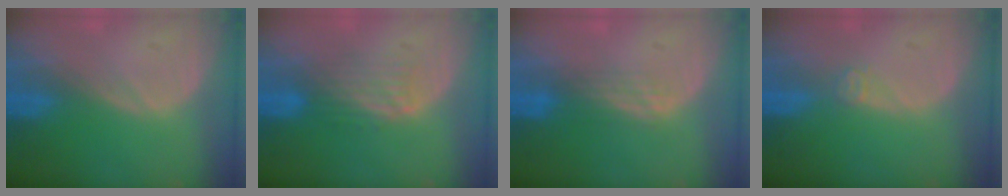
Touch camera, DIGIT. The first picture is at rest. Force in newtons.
{"total": 4.5, "press": 3.8, "slide": 2.3}
{"total": 3.0, "press": 2.5, "slide": 1.6}
{"total": 1.7, "press": 1.4, "slide": 1.0}